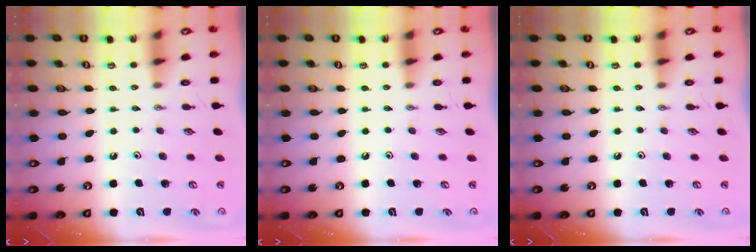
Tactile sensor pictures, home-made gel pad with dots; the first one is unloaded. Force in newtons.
{"total": 0.0}
{"total": 0.0}